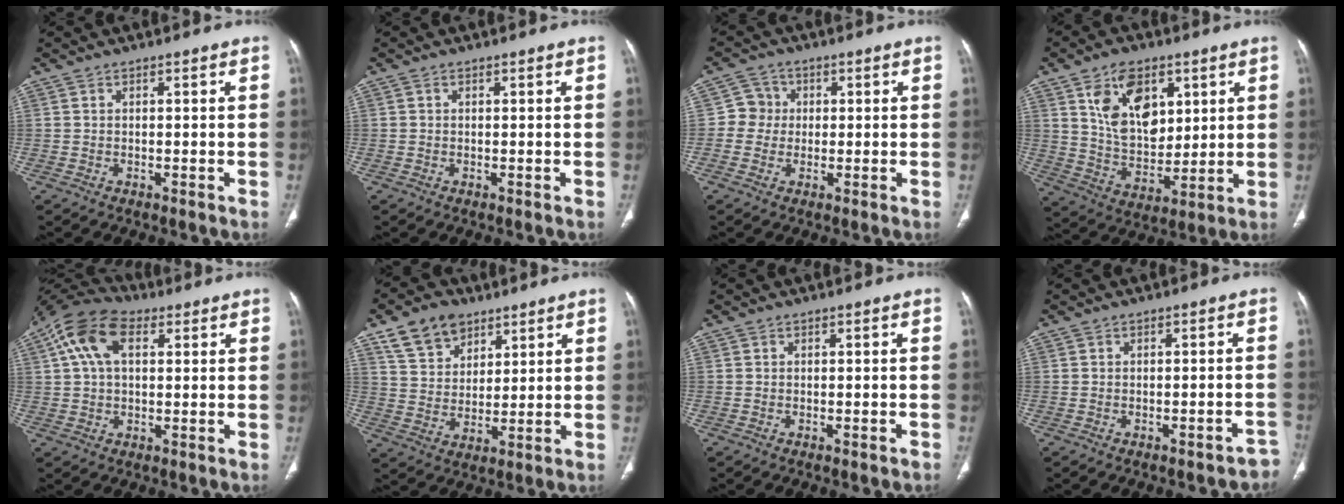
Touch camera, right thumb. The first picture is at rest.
{"total": 0.0}
{"total": 4.4, "force": [0.1, 4.3, 0.7], "torque": [0.018, 0.010, -0.005]}
{"total": 14.5, "force": [6.1, 9.1, 9.6], "torque": [-0.124, -0.034, 0.121]}
{"total": 11.5, "force": [3.9, 6.6, 8.5], "torque": [-0.168, 0.032, 0.064]}
{"total": 10.3, "force": [6.4, 6.8, 4.4], "torque": [-0.057, -0.022, 0.121]}
{"total": 0.9, "force": [-0.6, 0.2, 0.6], "torque": [-0.012, 0.001, -0.008]}
{"total": 4.7, "force": [-4.0, 1.5, 2.1], "torque": [-0.011, 0.029, -0.043]}